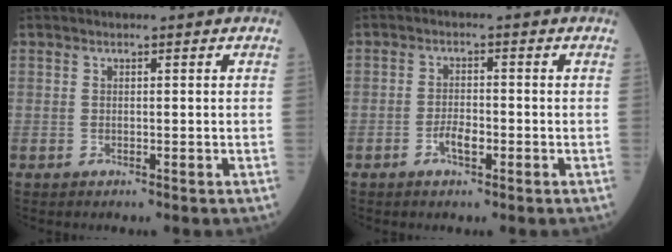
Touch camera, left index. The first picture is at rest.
{"total": 2.5, "force": [-1.2, 0.9, 2.0], "torque": [-0.038, 0.002, -0.022]}